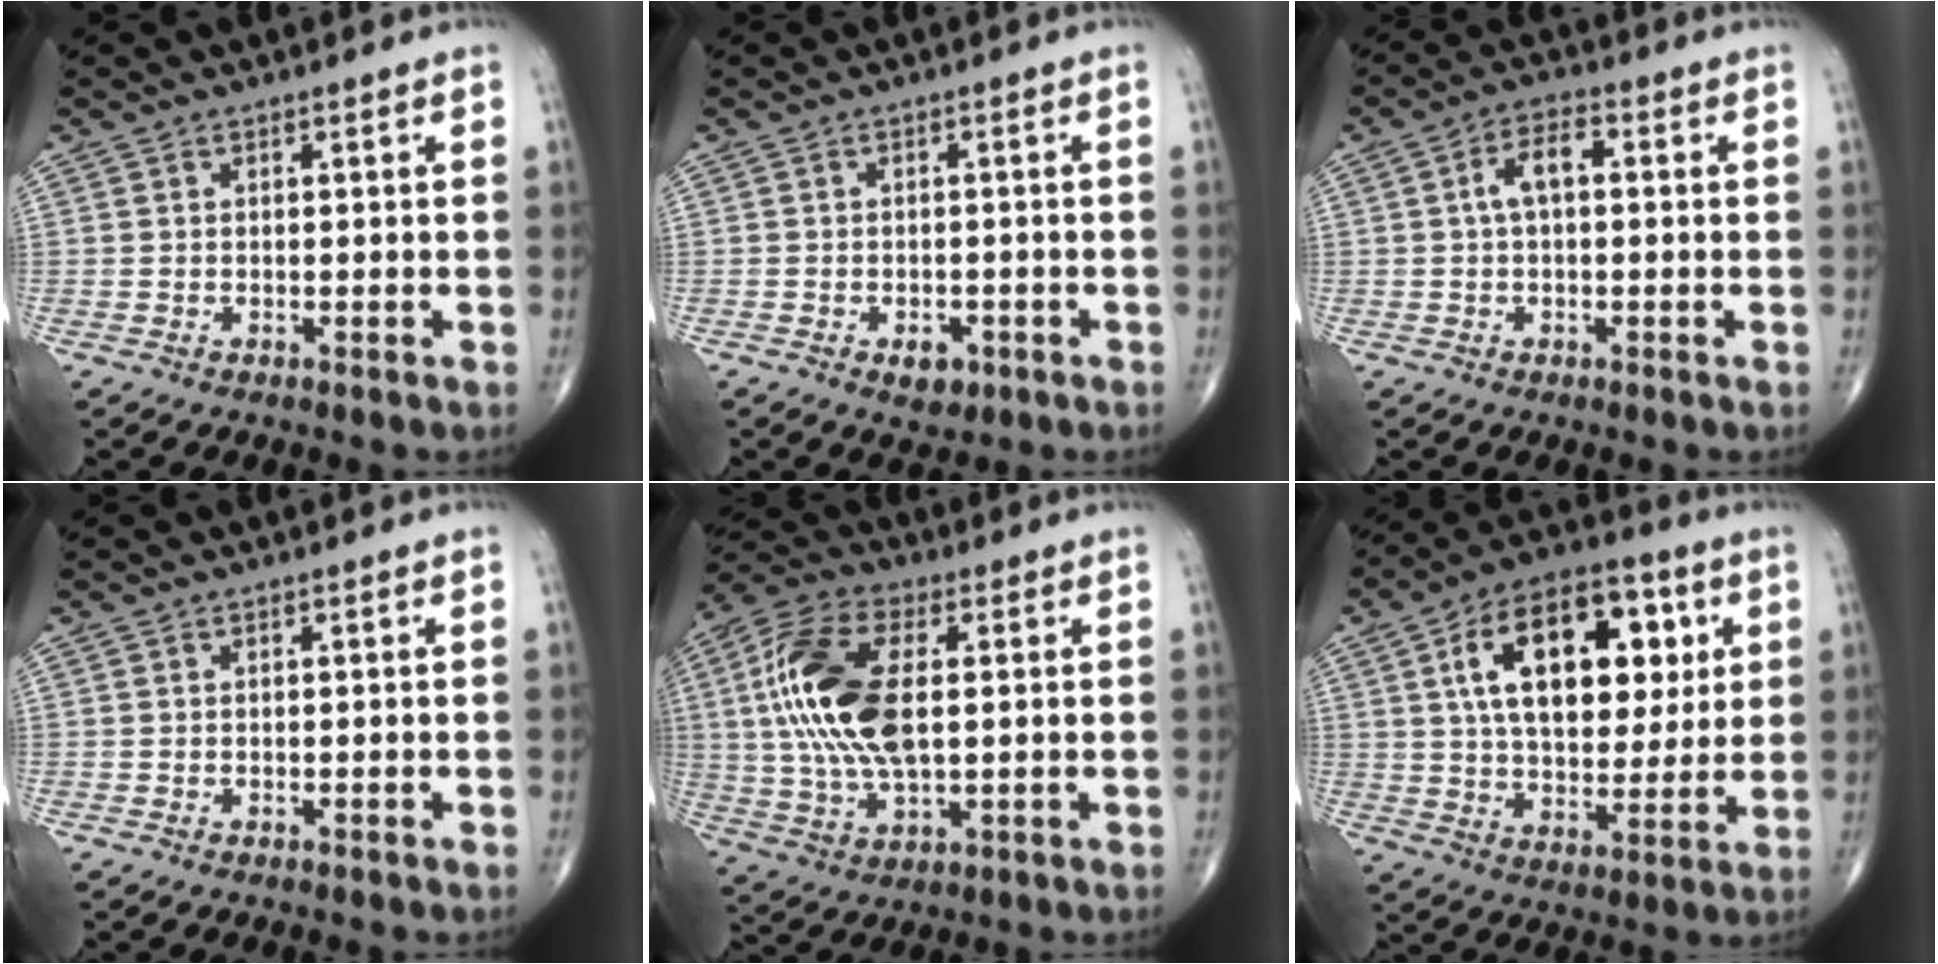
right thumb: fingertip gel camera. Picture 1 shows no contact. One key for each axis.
{"total": 3.3, "fx": -1.5, "fy": 2.1, "fz": 2.0, "tx": -0.018, "ty": 0.002, "tz": -0.017}
{"total": 5.3, "fx": 0.5, "fy": 2.8, "fz": 4.5, "tx": -0.082, "ty": 0.019, "tz": 0.001}
{"total": 0.0}
{"total": 18.2, "fx": 2.3, "fy": 9.1, "fz": 15.6, "tx": -0.328, "ty": 0.006, "tz": 0.040}
{"total": 21.8, "fx": 6.1, "fy": 12.4, "fz": 16.9, "tx": -0.231, "ty": -0.001, "tz": 0.095}